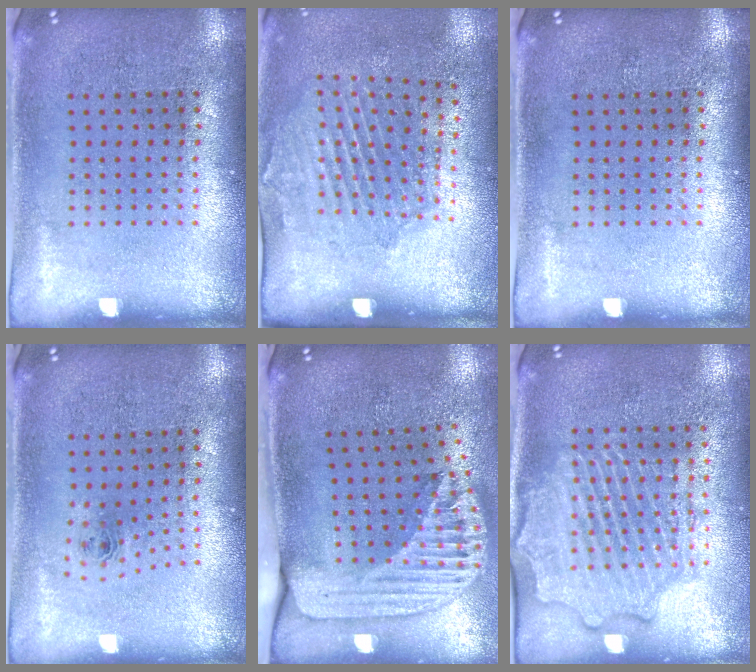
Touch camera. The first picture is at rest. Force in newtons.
{"total": 1.9, "press": 1.3, "slide": 1.4}
{"total": 0.0}
{"total": 0.8, "press": 0.3, "slide": 0.7}
{"total": 2.5, "press": 1.7, "slide": 1.9}
{"total": 2.3, "press": 2.2, "slide": 0.5}